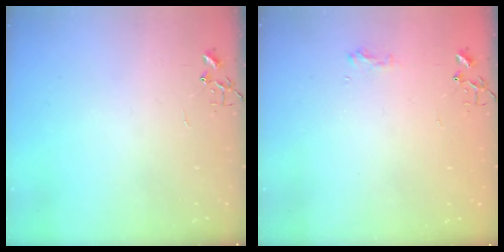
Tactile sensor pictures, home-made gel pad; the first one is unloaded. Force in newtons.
{"total": 7.8, "press": 7.8, "slide": 0.6}